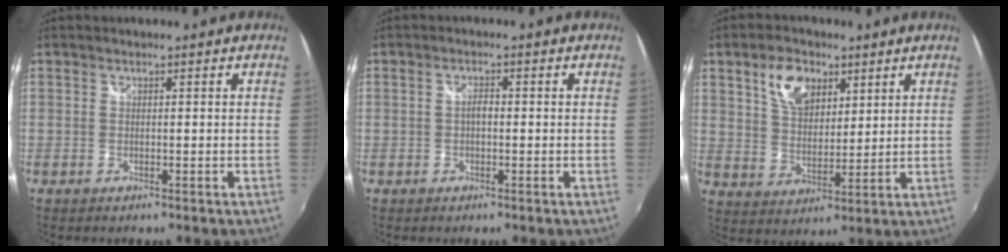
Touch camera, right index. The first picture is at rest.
{"total": 1.5, "force": [-0.2, 0.8, 1.3], "torque": [-0.024, 0.005, -0.006]}
{"total": 9.1, "force": [4.7, 5.5, 5.6], "torque": [-0.102, 0.015, 0.085]}